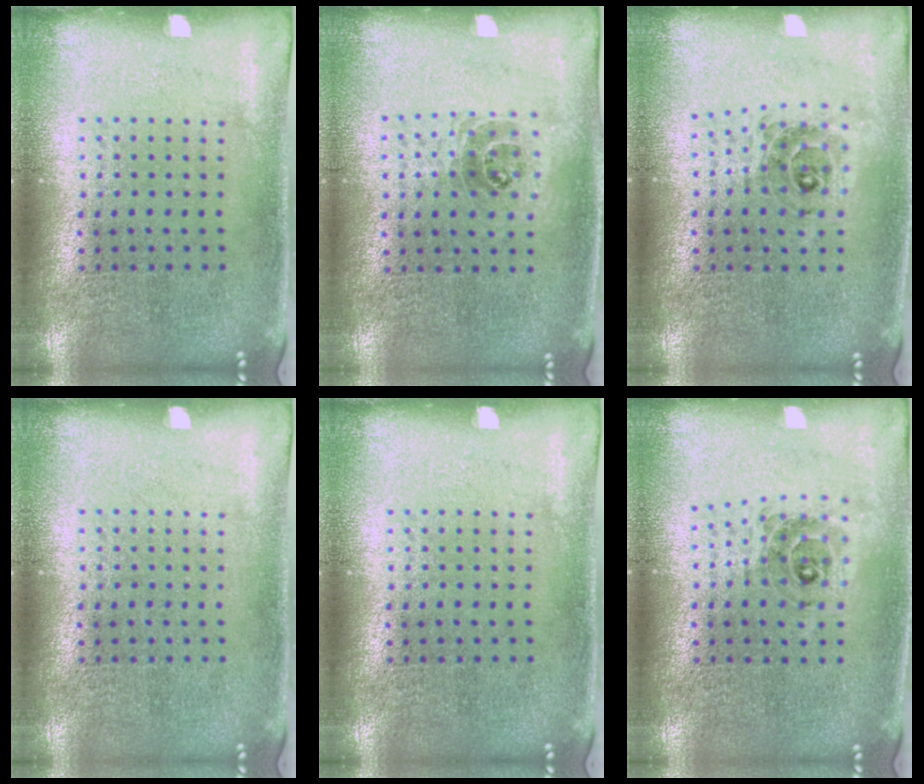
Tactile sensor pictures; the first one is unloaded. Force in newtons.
{"total": 1.0, "press": 0.9, "slide": 0.5}
{"total": 0.7, "press": 0.7, "slide": 0.1}
{"total": 0.0}
{"total": 0.0}
{"total": 0.7, "press": 0.7, "slide": 0.1}